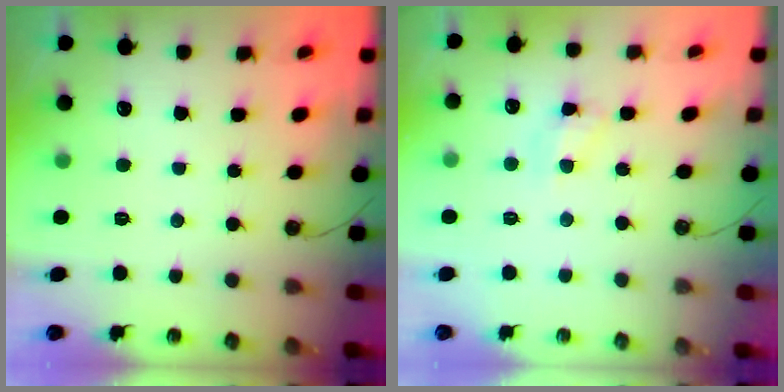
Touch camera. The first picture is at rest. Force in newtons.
{"total": 7.2, "press": 7.2, "slide": 0.6}